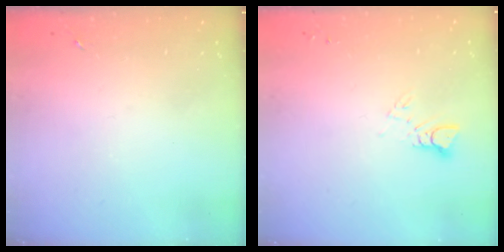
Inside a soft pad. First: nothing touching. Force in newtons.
{"total": 2.9, "press": 2.9, "slide": 0.2}